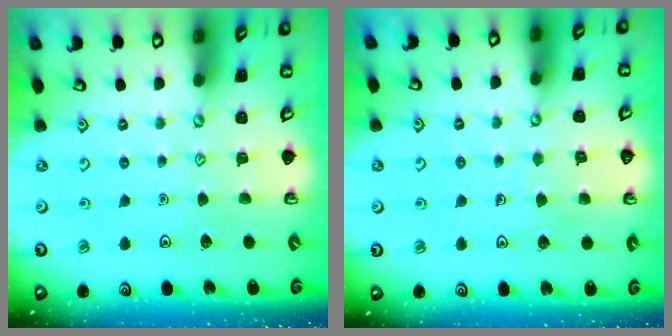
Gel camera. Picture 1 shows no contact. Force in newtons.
{"total": 4.1, "press": 4.1, "slide": 0.2}